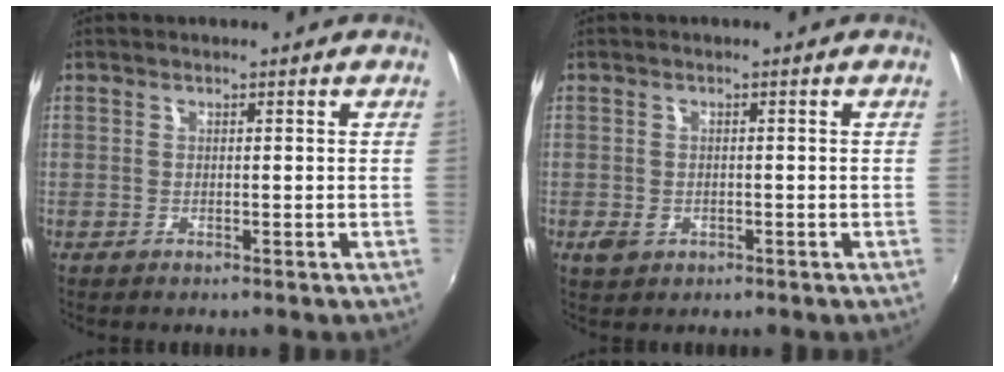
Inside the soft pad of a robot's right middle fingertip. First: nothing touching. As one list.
[{"total": 2.7, "force": [-1.1, 2.1, 1.5], "torque": [-0.026, -0.004, -0.016]}]